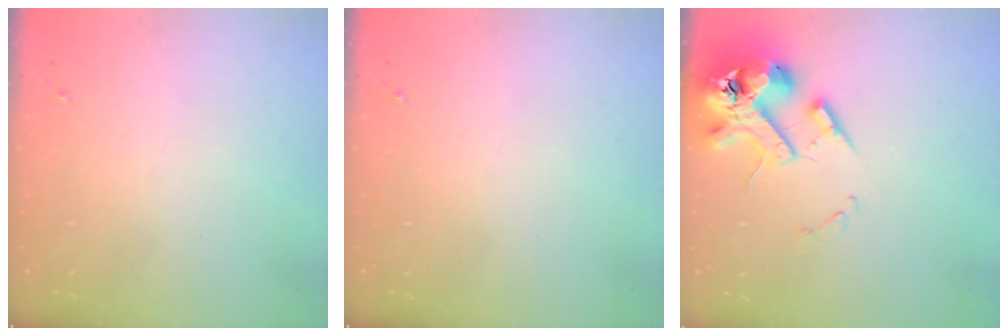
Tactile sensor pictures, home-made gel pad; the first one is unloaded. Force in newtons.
{"total": 0.0}
{"total": 14.5, "press": 14.3, "slide": 2.0}